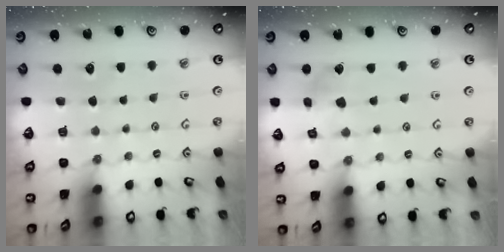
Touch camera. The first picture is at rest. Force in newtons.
{"total": 4.8, "press": 4.8, "slide": 0.5}